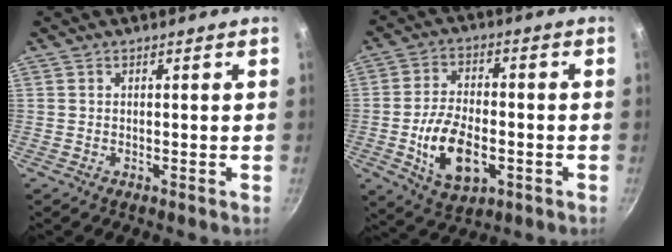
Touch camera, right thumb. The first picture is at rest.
{"total": 12.6, "force": [-3.3, 6.9, 10.0], "torque": [-0.170, 0.013, -0.051]}